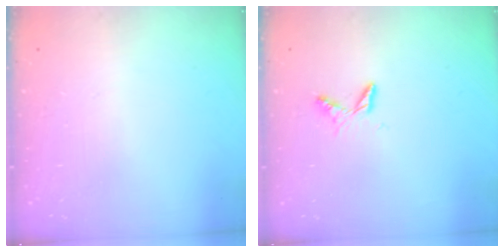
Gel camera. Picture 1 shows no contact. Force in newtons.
{"total": 5.9, "press": 5.9, "slide": 0.5}